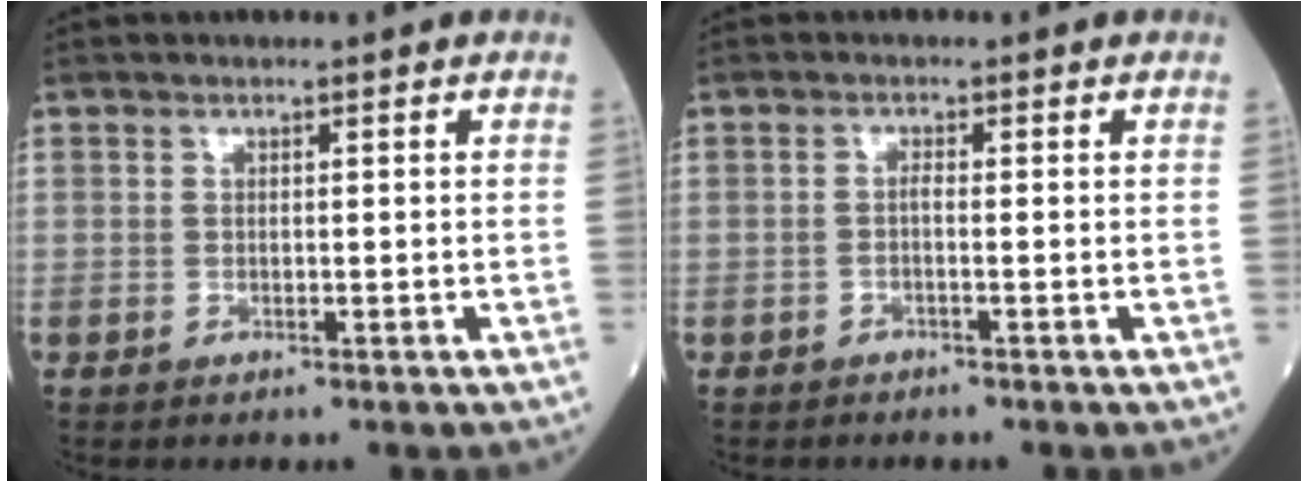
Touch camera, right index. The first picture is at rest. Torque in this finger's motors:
{"motor_torque": [0.03, 0.03, 0.08, 0.03]}